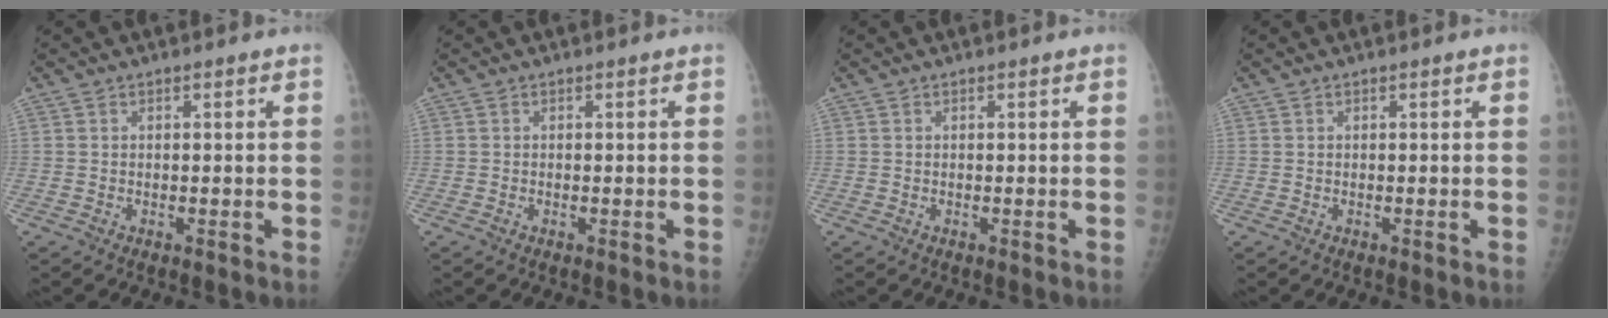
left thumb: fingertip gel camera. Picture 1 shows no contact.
{"total": 0.0}
{"total": 0.0}
{"total": 0.0}